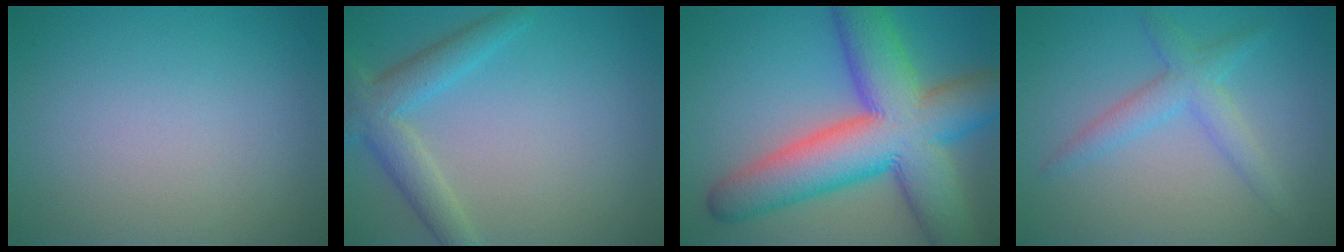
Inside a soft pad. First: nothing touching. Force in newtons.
{"total": 4.0, "press": 4.0, "slide": 0.2}
{"total": 13.6, "press": 13.6, "slide": 0.5}
{"total": 3.0, "press": 3.0, "slide": 0.0}